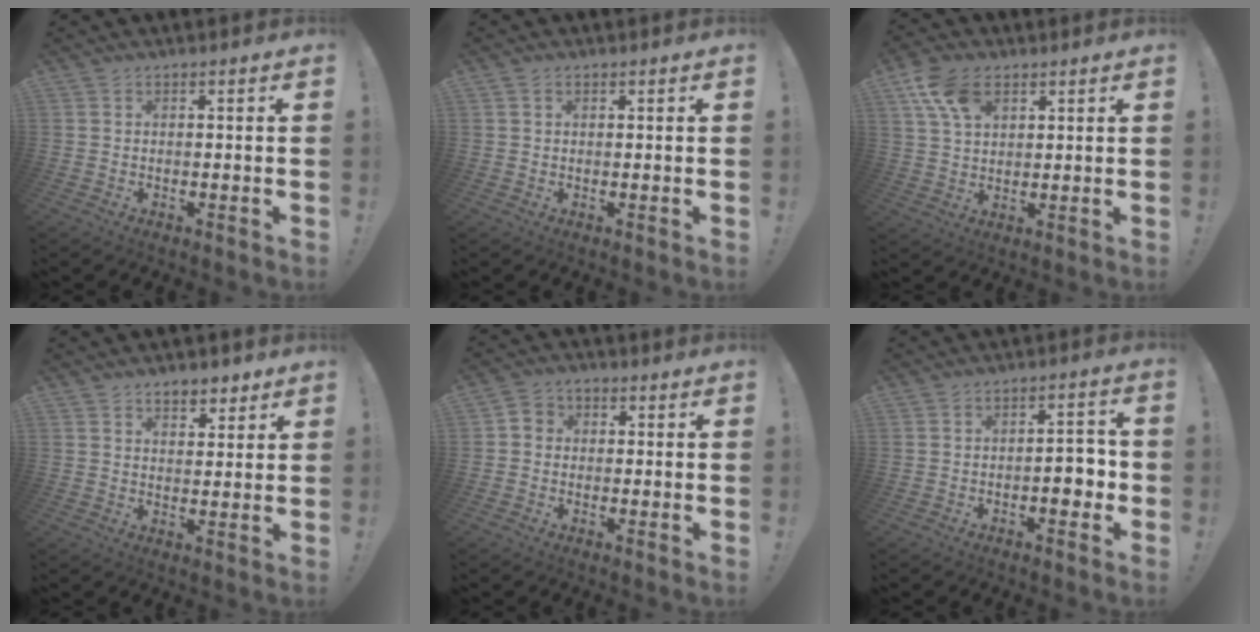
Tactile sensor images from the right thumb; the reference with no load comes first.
{"total": 0.8, "force": [0.5, 0.5, 0.3], "torque": [0.003, -0.002, 0.008]}
{"total": 10.7, "force": [5.2, 6.7, 6.5], "torque": [-0.124, -0.006, 0.102]}
{"total": 5.2, "force": [3.9, 2.8, 1.9], "torque": [-0.014, -0.024, 0.069]}
{"total": 3.7, "force": [-0.8, 3.3, 1.6], "torque": [-0.026, 0.014, -0.014]}
{"total": 6.7, "force": [-2.0, 3.2, 5.6], "torque": [-0.072, 0.012, -0.035]}